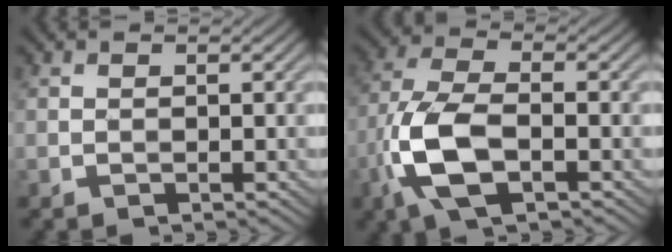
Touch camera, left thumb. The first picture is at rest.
{"total": 9.0, "force": [-3.3, 3.6, 7.5], "torque": [-0.174, 0.002, -0.075]}